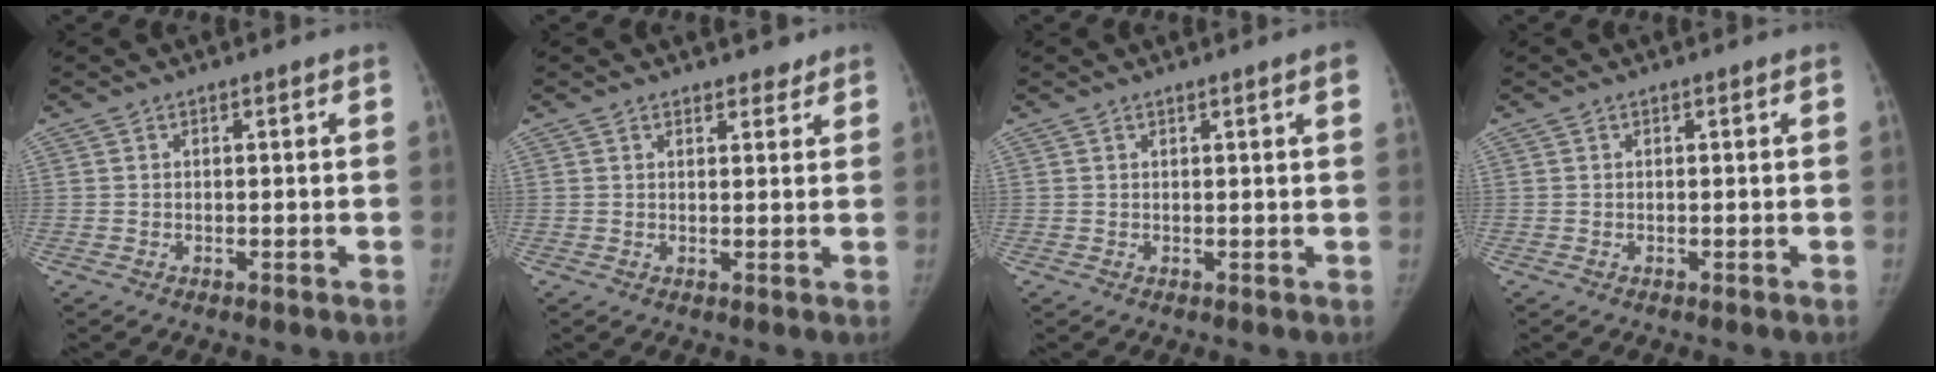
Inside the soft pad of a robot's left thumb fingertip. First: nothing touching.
{"total": 2.3, "force": [1.9, 1.2, 0.4], "torque": [0.015, -0.008, 0.020]}
{"total": 2.4, "force": [1.2, -0.2, 2.1], "torque": [-0.025, 0.002, 0.015]}
{"total": 0.0}